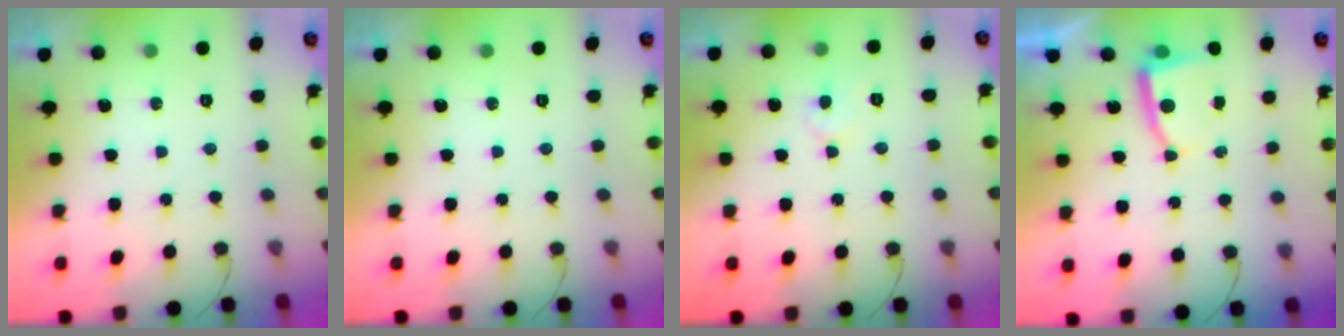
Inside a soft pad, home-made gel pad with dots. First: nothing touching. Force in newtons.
{"total": 0.0}
{"total": 4.4, "press": 4.4, "slide": 0.3}
{"total": 3.5, "press": 3.5, "slide": 0.5}